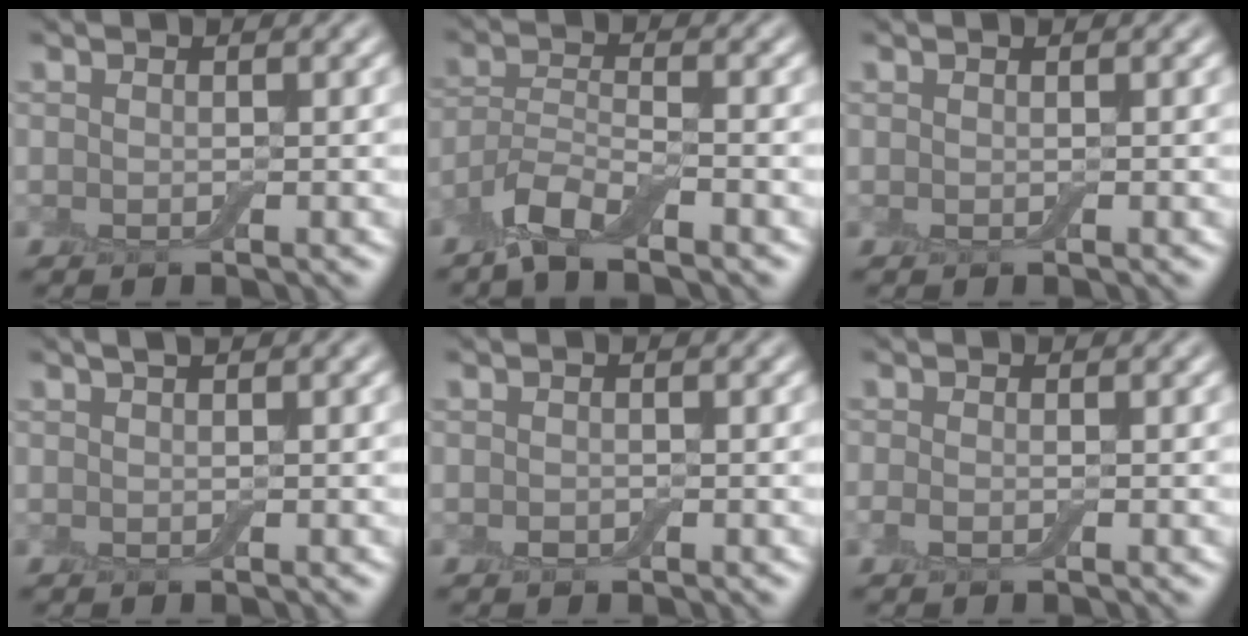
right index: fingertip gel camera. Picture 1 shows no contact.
{"total": 4.2, "force": [-3.3, 0.9, 2.4], "torque": [-0.051, -0.004, -0.076]}
{"total": 0.0}
{"total": 1.0, "force": [0.6, 0.1, 0.7], "torque": [-0.012, 0.003, 0.010]}
{"total": 0.5, "force": [-0.2, 0.4, 0.3], "torque": [-0.004, -0.002, -0.004]}
{"total": 1.0, "force": [-0.4, 0.5, 0.8], "torque": [-0.021, 0.000, -0.010]}